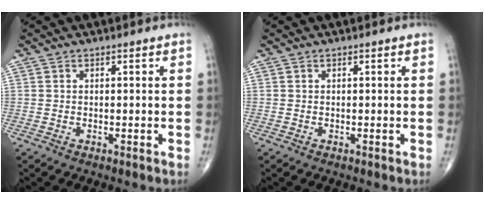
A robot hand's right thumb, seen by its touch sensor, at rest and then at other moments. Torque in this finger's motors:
{"motor_torque": [-0.04, 0.04, 0.00, 0.00, 0.00]}